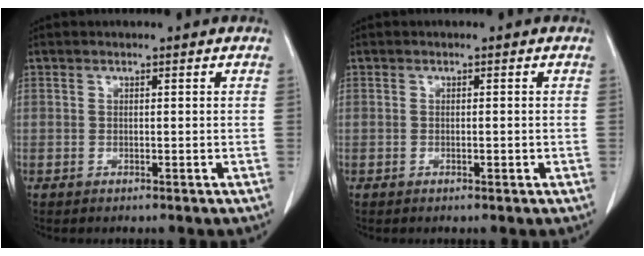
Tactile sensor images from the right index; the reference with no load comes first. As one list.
[{"total": 0.5, "force": [-0.1, 0.2, 0.5], "torque": [-0.008, -0.001, 0.000]}]